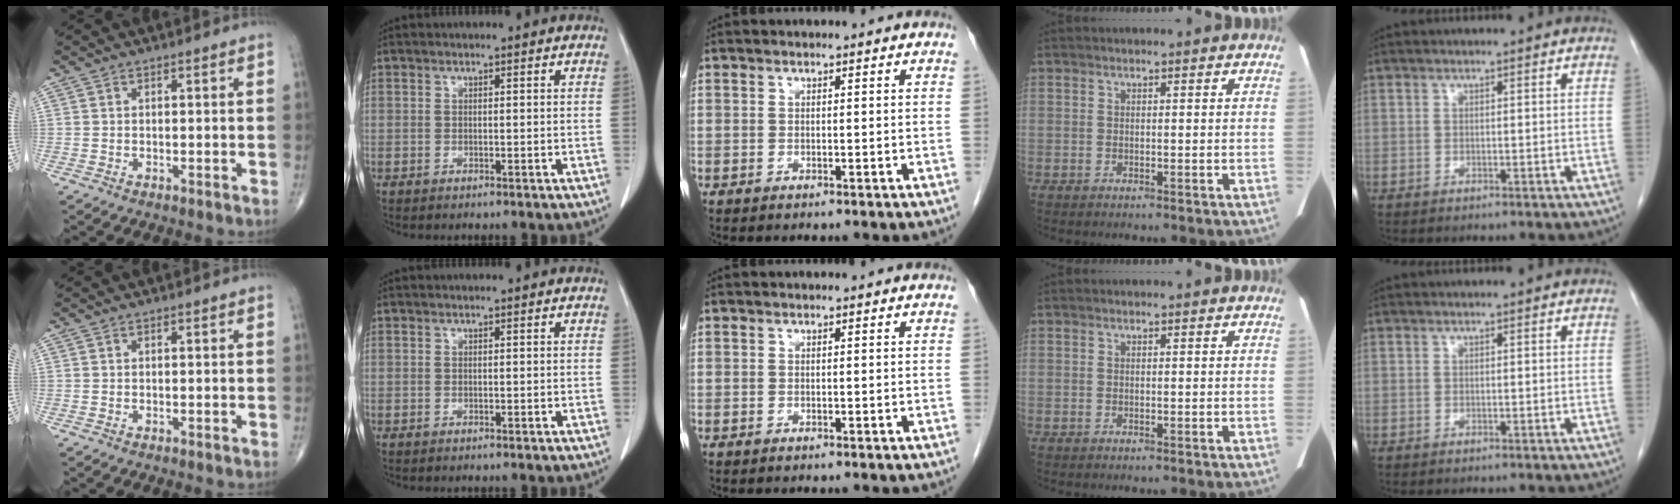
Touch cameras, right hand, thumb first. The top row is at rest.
{}